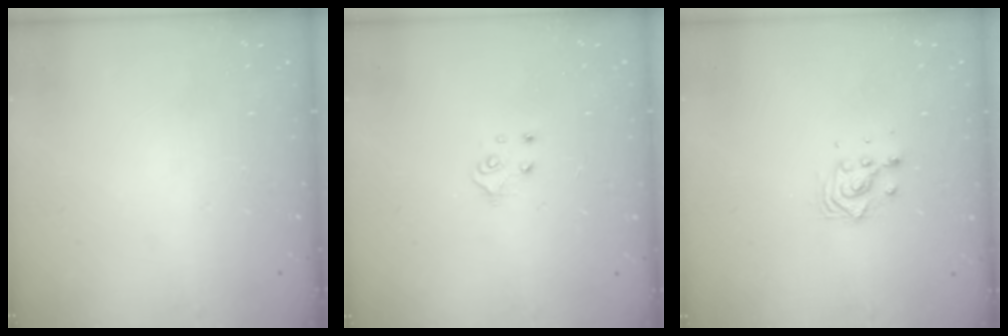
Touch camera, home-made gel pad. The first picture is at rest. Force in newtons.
{"total": 4.9, "press": 4.8, "slide": 0.5}
{"total": 5.1, "press": 5.1, "slide": 0.1}